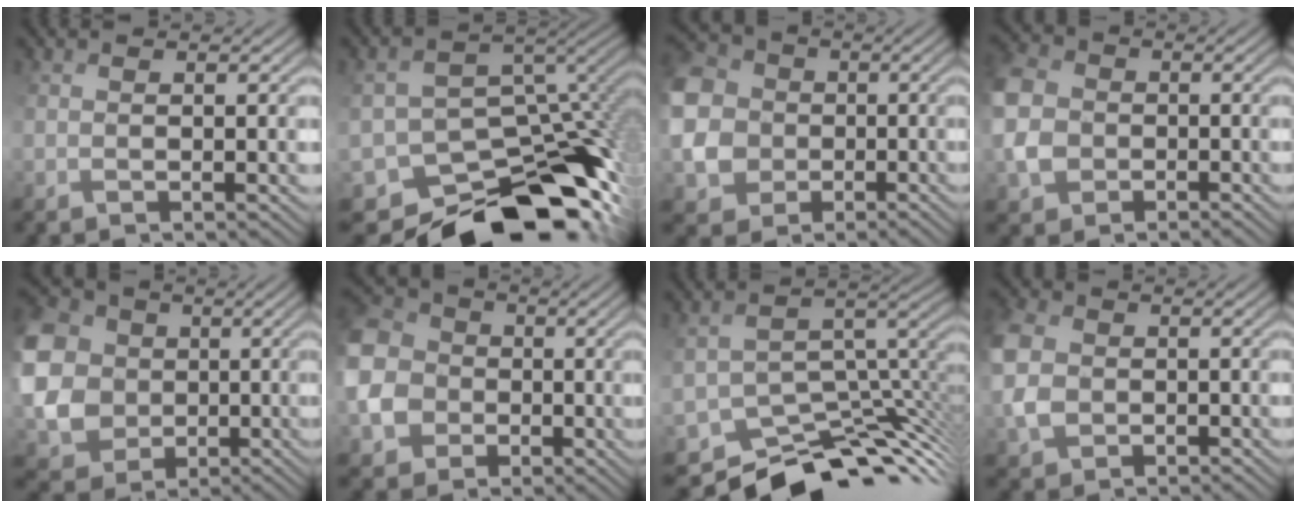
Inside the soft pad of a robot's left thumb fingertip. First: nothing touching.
{"total": 12.2, "force": [-7.3, 7.7, 6.0], "torque": [-0.101, -0.018, -0.086]}
{"total": 11.0, "force": [-0.3, 10.1, 4.3], "torque": [-0.163, -0.014, -0.013]}
{"total": 5.3, "force": [-0.7, 4.7, 2.3], "torque": [-0.074, 0.004, -0.029]}
{"total": 12.9, "force": [2.0, 11.3, 5.8], "torque": [-0.212, -0.010, 0.031]}
{"total": 10.9, "force": [-1.0, 9.9, 4.4], "torque": [-0.163, -0.012, -0.032]}
{"total": 8.7, "force": [-6.8, 3.9, 3.8], "torque": [-0.057, -0.010, -0.088]}
{"total": 5.0, "force": [0.2, 4.3, 2.5], "torque": [-0.082, 0.008, -0.010]}